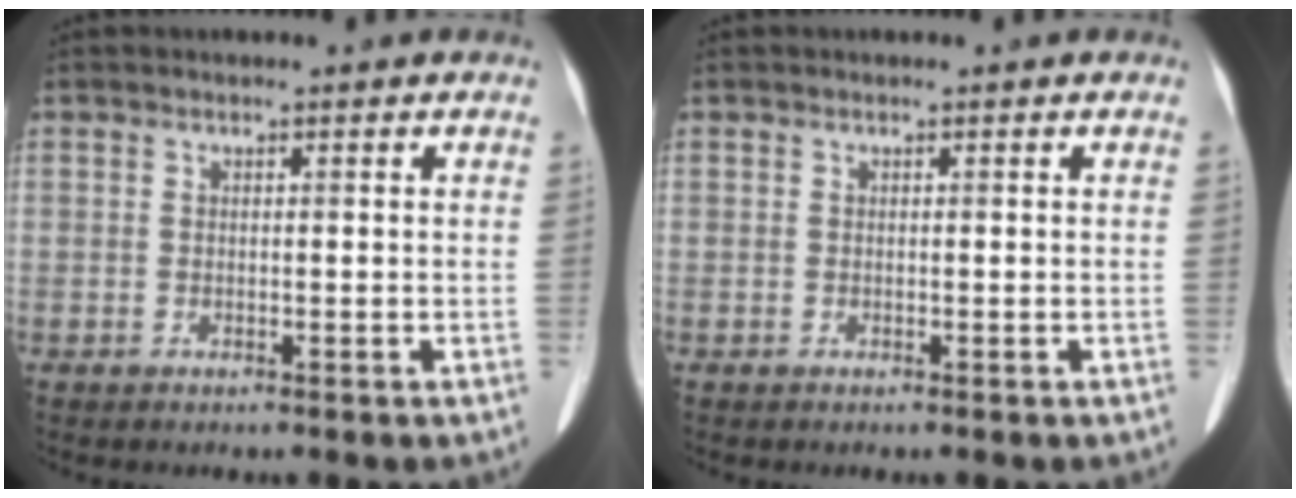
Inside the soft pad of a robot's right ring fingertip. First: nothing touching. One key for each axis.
{"total": 0.0}